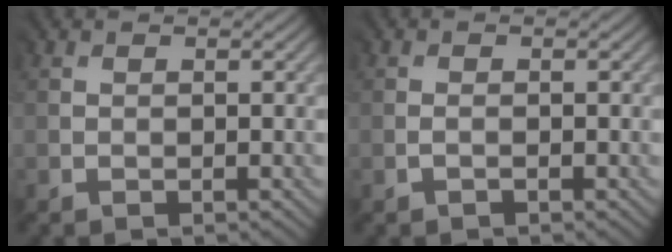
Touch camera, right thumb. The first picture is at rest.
{"total": 0.7, "force": [-0.4, -0.4, -0.4], "torque": [0.006, -0.001, -0.008]}